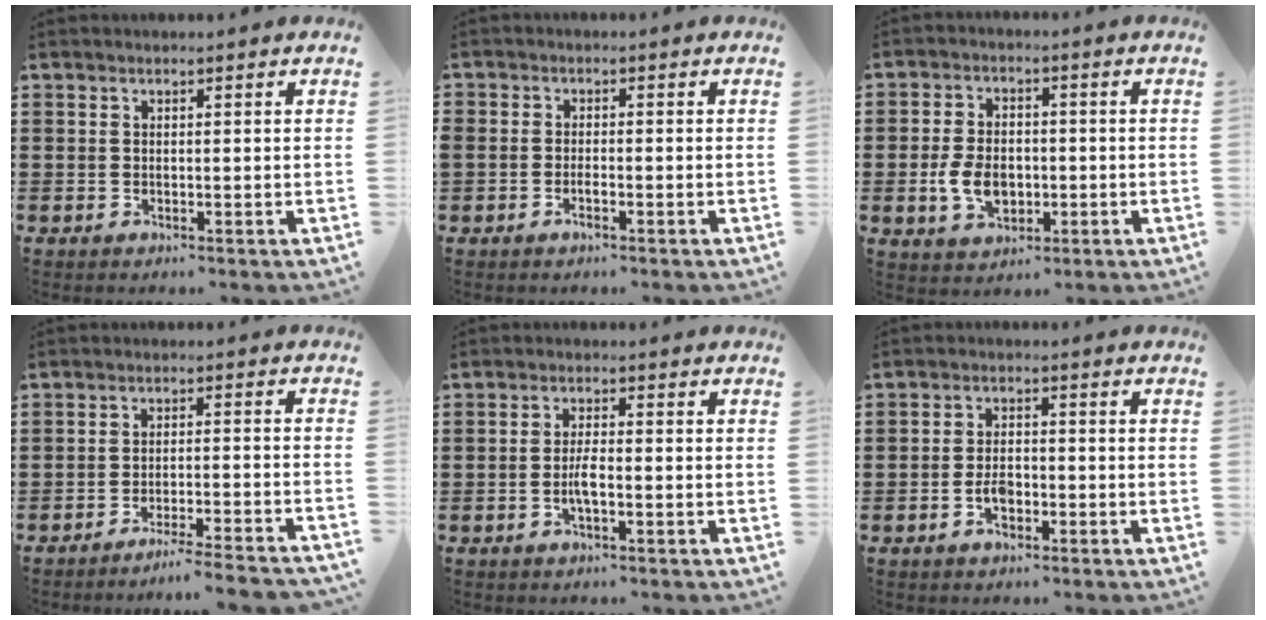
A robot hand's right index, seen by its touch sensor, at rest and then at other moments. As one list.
[{"total": 1.3, "force": [-0.9, 0.5, 0.8], "torque": [-0.016, -0.001, -0.017]}, {"total": 6.3, "force": [-1.3, 4.1, 4.6], "torque": [-0.107, 0.000, -0.025]}, {"total": 4.2, "force": [-3.9, -1.0, 1.3], "torque": [-0.023, -0.015, -0.077]}, {"total": 3.0, "force": [-0.9, 0.8, 2.8], "torque": [-0.065, -0.002, -0.021]}, {"total": 3.5, "force": [-1.4, 2.0, 2.5], "torque": [-0.054, 0.002, -0.028]}]